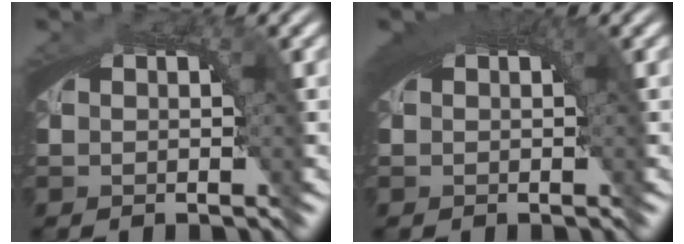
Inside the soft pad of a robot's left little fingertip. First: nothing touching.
{"total": 2.4, "force": [0.9, 0.6, 2.1], "torque": [-0.025, 0.008, 0.014]}